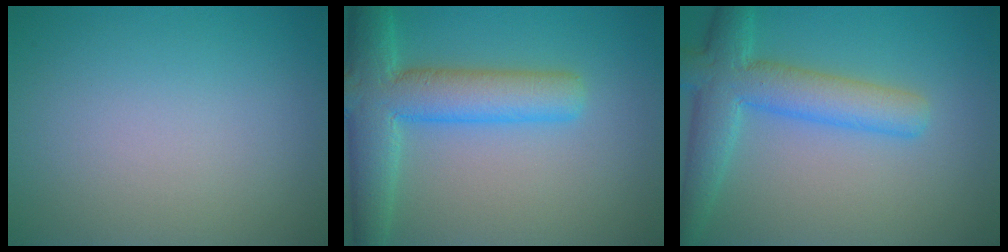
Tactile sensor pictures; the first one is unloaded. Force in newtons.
{"total": 7.5, "press": 7.5, "slide": 0.2}
{"total": 6.0, "press": 6.0, "slide": 0.2}